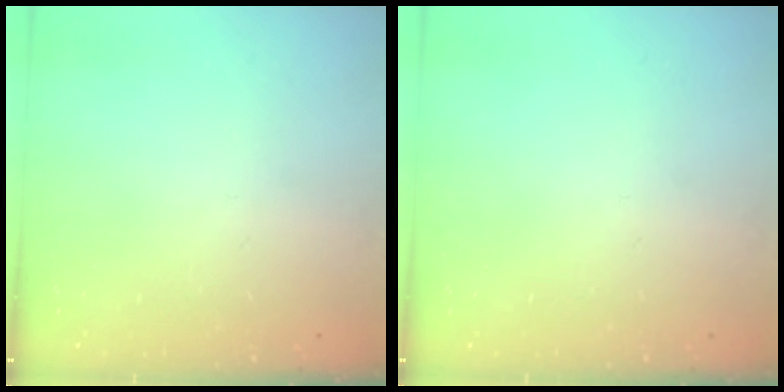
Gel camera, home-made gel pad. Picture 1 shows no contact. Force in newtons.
{"total": 0.0}